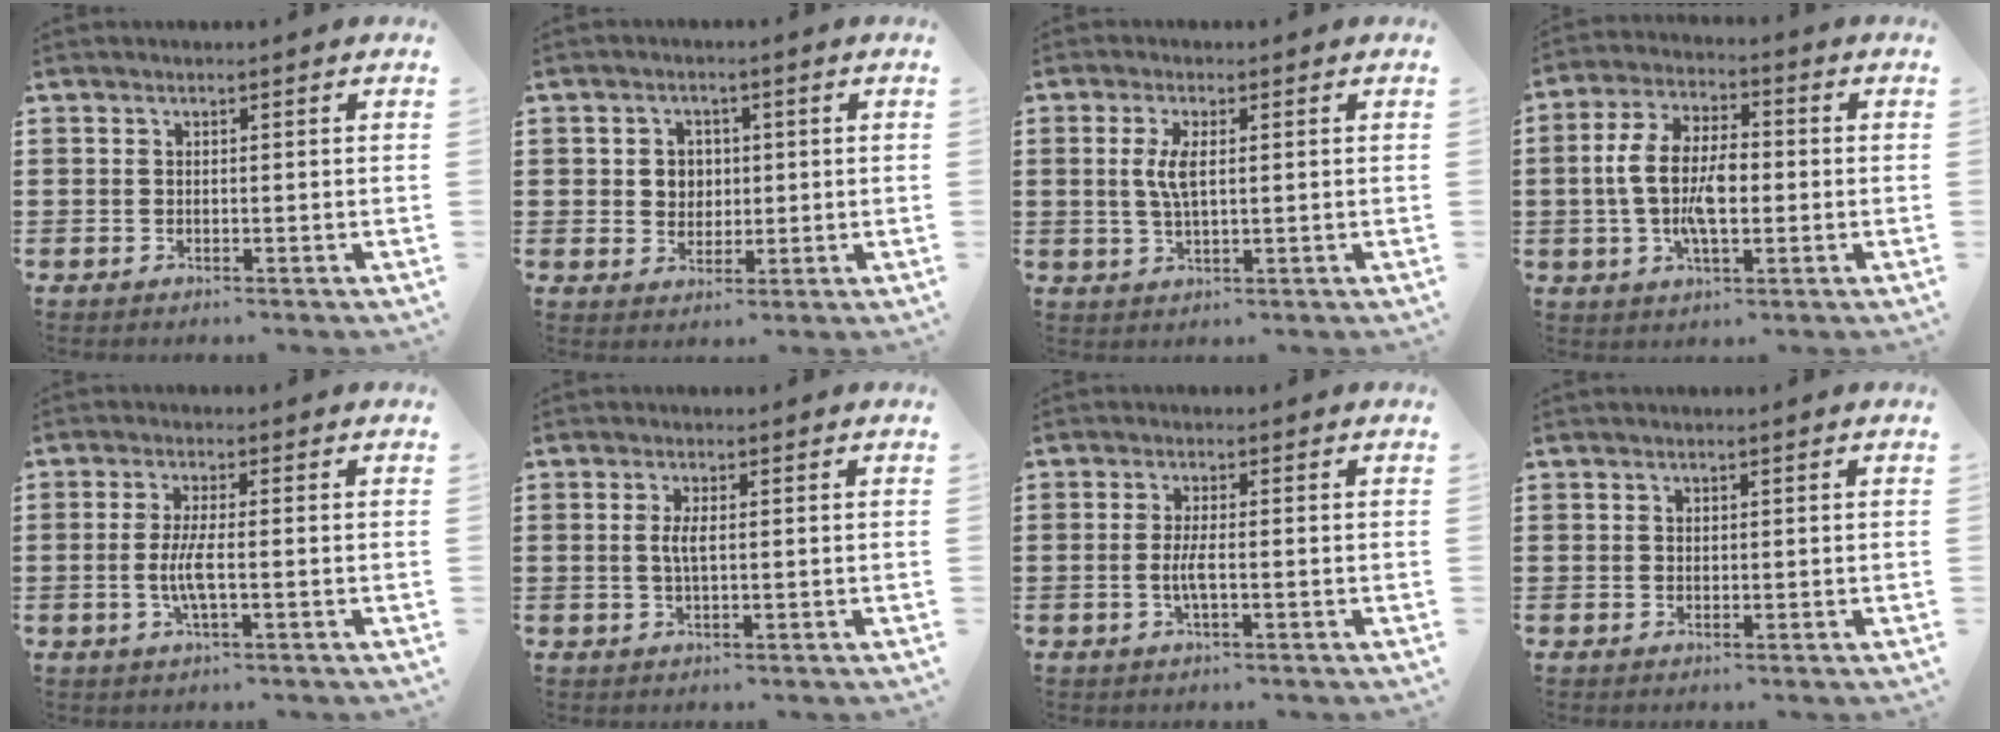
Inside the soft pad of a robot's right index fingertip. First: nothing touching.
{"total": 3.2, "force": [0.4, 2.9, 1.2], "torque": [-0.036, 0.009, 0.005]}
{"total": 4.2, "force": [0.8, 1.4, 3.9], "torque": [-0.086, 0.003, 0.009]}
{"total": 9.1, "force": [-0.8, 4.6, 7.8], "torque": [-0.176, 0.004, -0.022]}
{"total": 4.5, "force": [-0.7, 0.8, 4.4], "torque": [-0.098, -0.006, -0.021]}
{"total": 2.5, "force": [0.1, 0.6, 2.5], "torque": [-0.048, -0.002, 0.001]}
{"total": 2.9, "force": [-0.6, 0.5, 2.8], "torque": [-0.064, -0.005, -0.015]}
{"total": 0.6, "force": [0.3, 0.5, 0.1], "torque": [-0.004, 0.002, 0.007]}